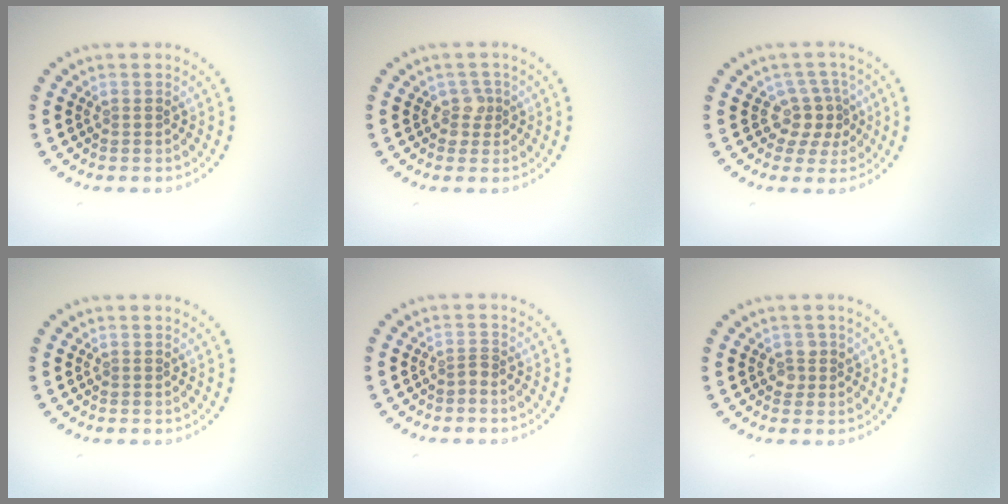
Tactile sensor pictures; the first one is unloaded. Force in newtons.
{"total": 1.5, "press": 1.2, "slide": 0.9}
{"total": 3.0, "press": 2.2, "slide": 2.0}
{"total": 0.0}
{"total": 0.5, "press": 0.2, "slide": 0.5}
{"total": 1.3, "press": 1.1, "slide": 0.6}